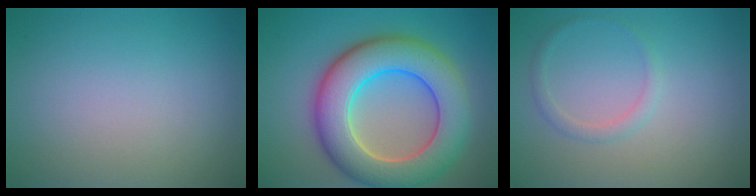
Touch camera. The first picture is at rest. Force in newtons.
{"total": 10.3, "press": 10.3, "slide": 0.9}
{"total": 1.1, "press": 1.1, "slide": 0.1}